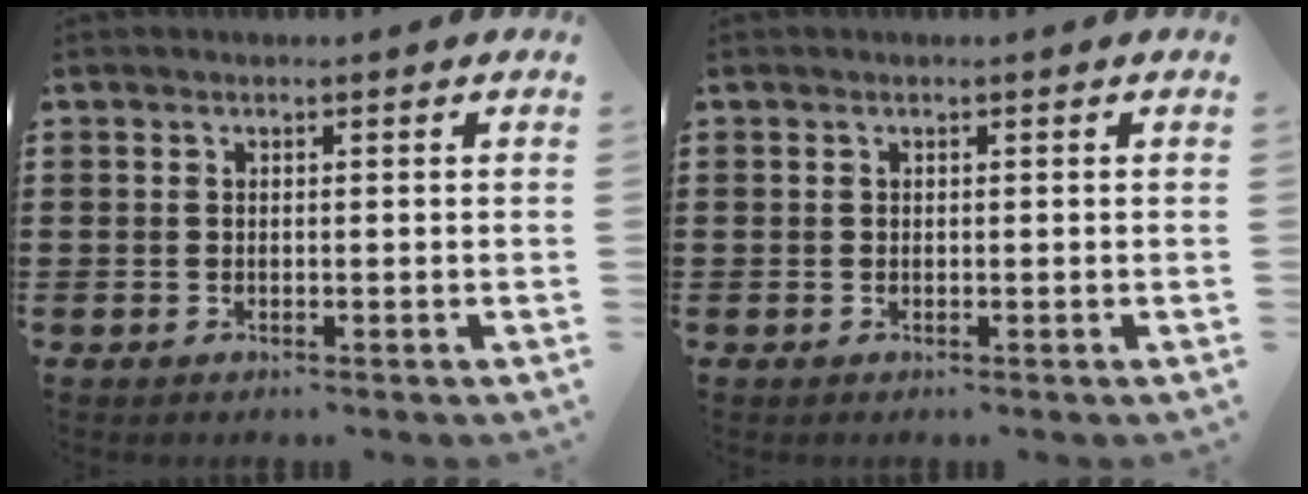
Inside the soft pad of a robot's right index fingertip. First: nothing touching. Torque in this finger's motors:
{"motor_torque": [-0.01, -0.07, 0.04, 0.01]}